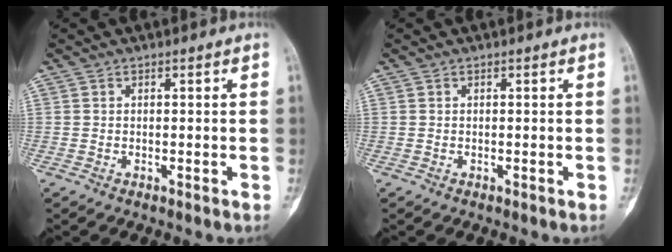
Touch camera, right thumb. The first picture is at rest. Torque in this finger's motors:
{"motor_torque": [0.57, 0.57, 0.00, 0.00, 0.00]}